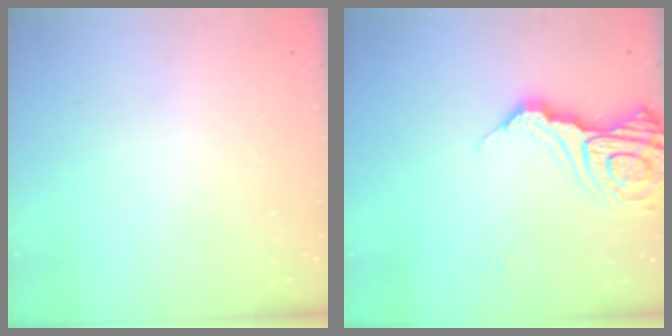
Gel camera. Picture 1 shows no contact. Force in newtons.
{"total": 15.9, "press": 15.8, "slide": 1.9}